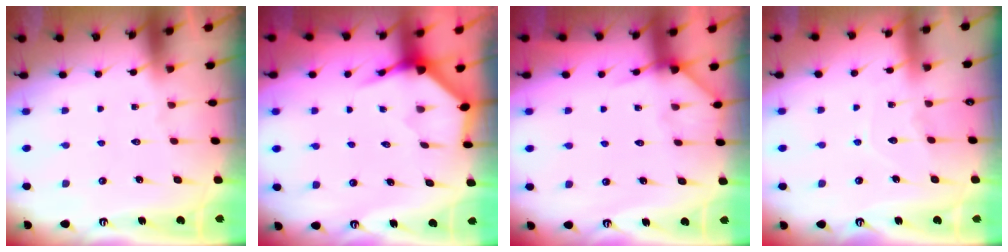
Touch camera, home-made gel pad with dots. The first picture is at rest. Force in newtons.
{"total": 3.8, "press": 3.8, "slide": 0.1}
{"total": 5.1, "press": 5.0, "slide": 0.6}
{"total": 5.5, "press": 5.4, "slide": 0.6}